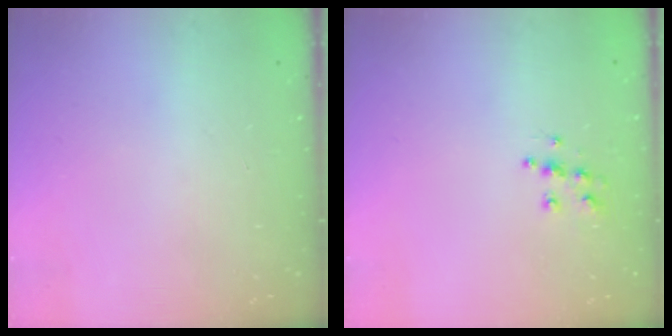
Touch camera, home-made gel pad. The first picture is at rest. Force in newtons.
{"total": 6.2, "press": 6.2, "slide": 0.2}